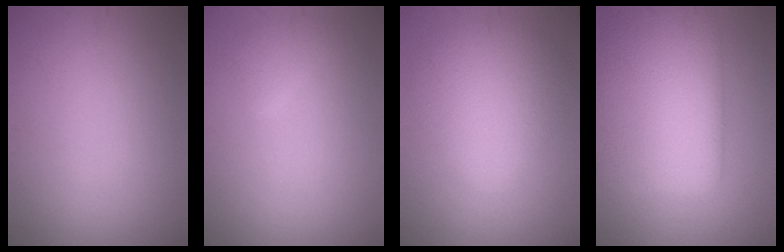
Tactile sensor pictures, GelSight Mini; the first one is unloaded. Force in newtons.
{"total": 1.3, "press": 1.2, "slide": 0.2}
{"total": 5.7, "press": 5.7, "slide": 0.2}
{"total": 9.2, "press": 9.2, "slide": 0.6}